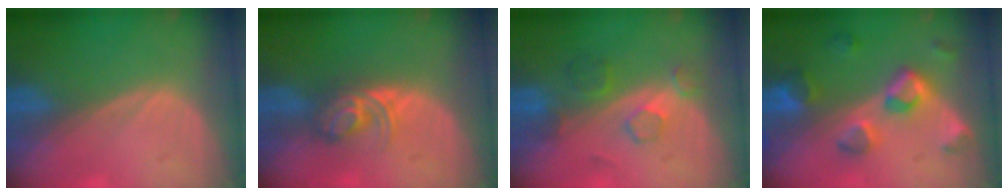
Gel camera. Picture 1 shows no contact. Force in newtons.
{"total": 5.6, "press": 4.8, "slide": 2.9}
{"total": 4.2, "press": 4.2, "slide": 0.5}
{"total": 7.8, "press": 7.1, "slide": 3.1}